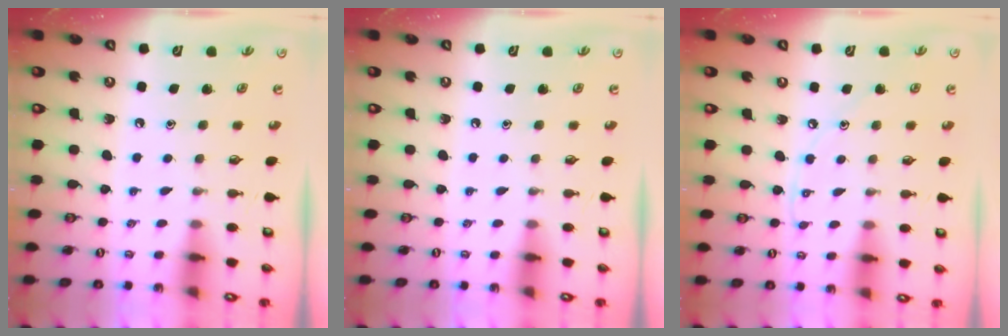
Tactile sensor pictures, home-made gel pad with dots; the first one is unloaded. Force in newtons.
{"total": 0.0}
{"total": 3.9, "press": 3.8, "slide": 0.6}